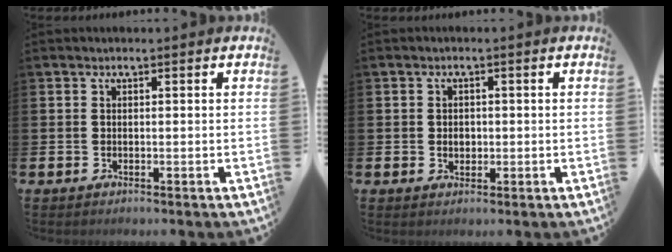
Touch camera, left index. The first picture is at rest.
{"total": 1.5, "force": [0.0, 1.2, 0.9], "torque": [-0.005, 0.004, -0.004]}